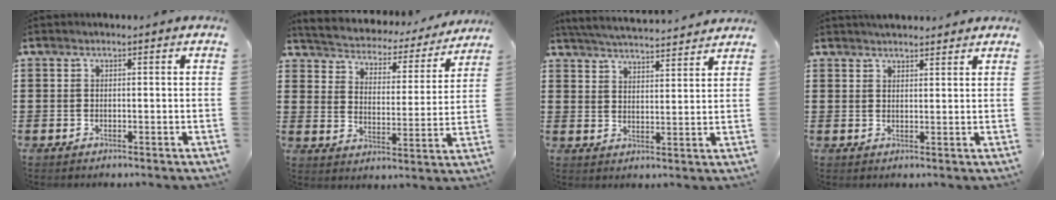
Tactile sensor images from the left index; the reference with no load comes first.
{"total": 2.7, "force": [2.6, 0.5, -0.1], "torque": [-0.021, -0.027, 0.033]}
{"total": 4.7, "force": [4.7, -0.4, 0.6], "torque": [-0.031, -0.030, 0.081]}
{"total": 2.2, "force": [2.2, 0.3, 0.0], "torque": [-0.006, 0.001, 0.042]}